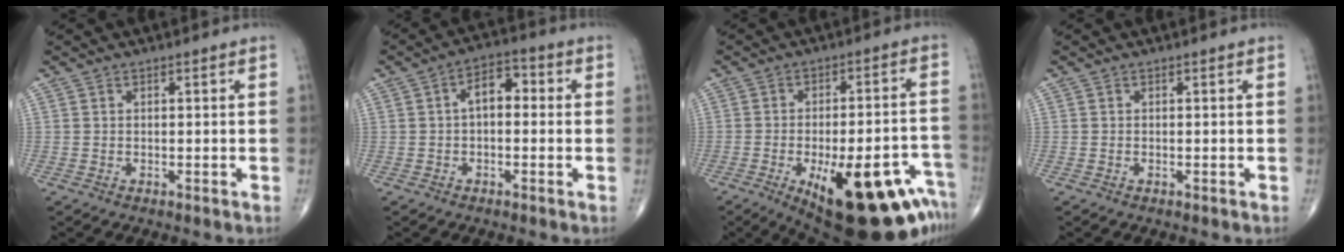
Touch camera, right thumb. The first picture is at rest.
{"total": 6.2, "force": [0.4, 3.6, 5.1], "torque": [-0.063, 0.026, -0.004]}
{"total": 24.8, "force": [-12.5, 9.1, 19.4], "torque": [-0.179, 0.051, -0.162]}
{"total": 0.0}